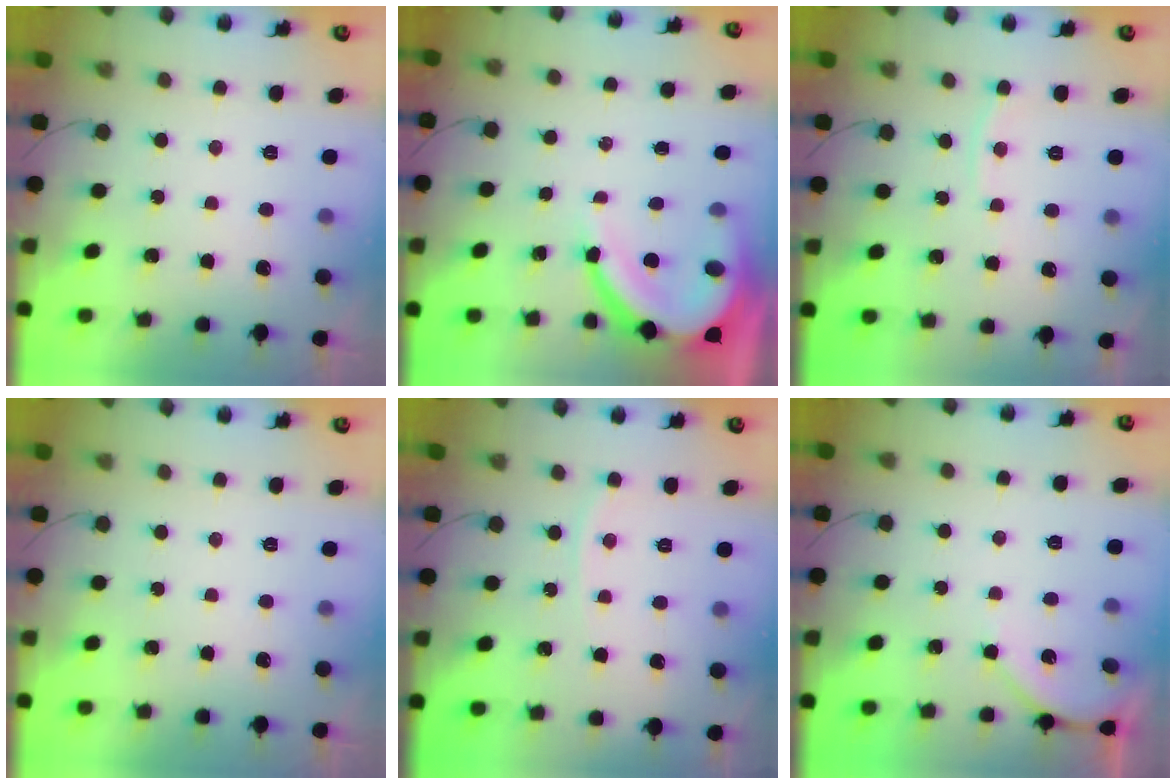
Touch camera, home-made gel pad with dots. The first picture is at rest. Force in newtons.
{"total": 11.9, "press": 11.9, "slide": 1.4}
{"total": 4.7, "press": 4.7, "slide": 0.4}
{"total": 0.0}
{"total": 4.4, "press": 4.4, "slide": 0.7}
{"total": 4.6, "press": 4.6, "slide": 0.7}